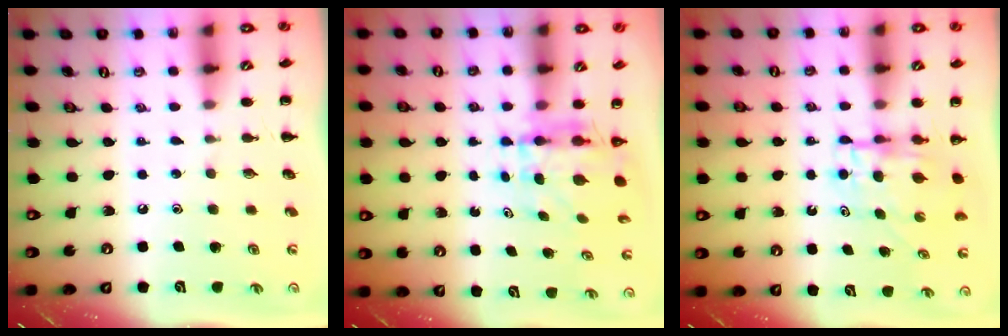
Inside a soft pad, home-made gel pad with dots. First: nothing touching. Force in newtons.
{"total": 5.9, "press": 5.8, "slide": 0.8}
{"total": 4.8, "press": 4.8, "slide": 0.4}